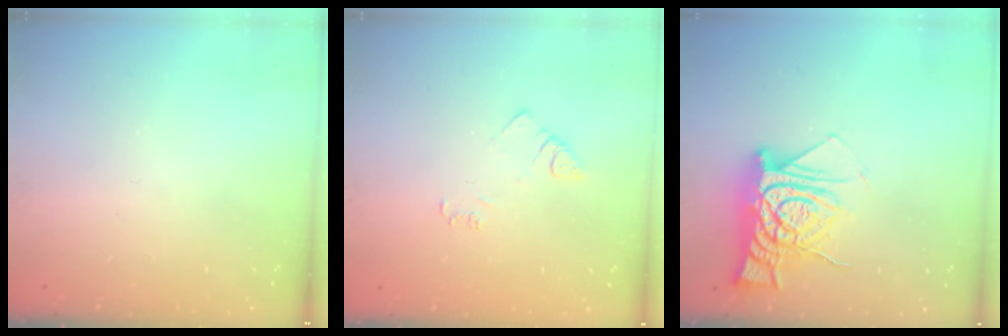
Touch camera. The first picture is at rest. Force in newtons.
{"total": 3.8, "press": 3.7, "slide": 0.5}
{"total": 12.5, "press": 12.5, "slide": 1.1}